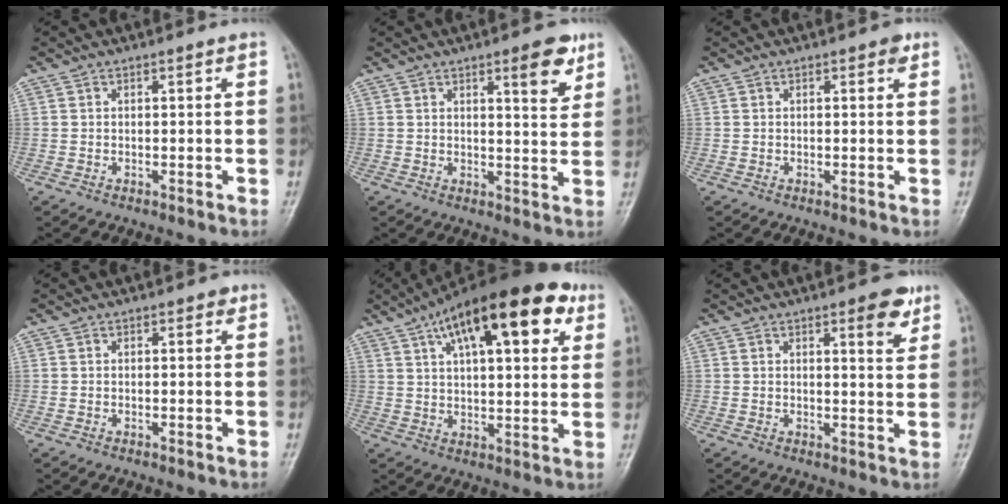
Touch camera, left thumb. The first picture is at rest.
{"total": 6.3, "force": [3.7, 1.7, 4.9], "torque": [-0.059, -0.021, 0.048]}
{"total": 1.3, "force": [0.7, 0.6, 1.0], "torque": [-0.010, 0.000, 0.006]}
{"total": 0.8, "force": [0.4, 0.5, 0.6], "torque": [-0.003, 0.000, 0.001]}
{"total": 21.4, "force": [10.4, 8.3, 16.7], "torque": [-0.239, 0.001, 0.158]}
{"total": 5.2, "force": [3.0, 1.5, 3.9], "torque": [-0.045, -0.016, 0.036]}